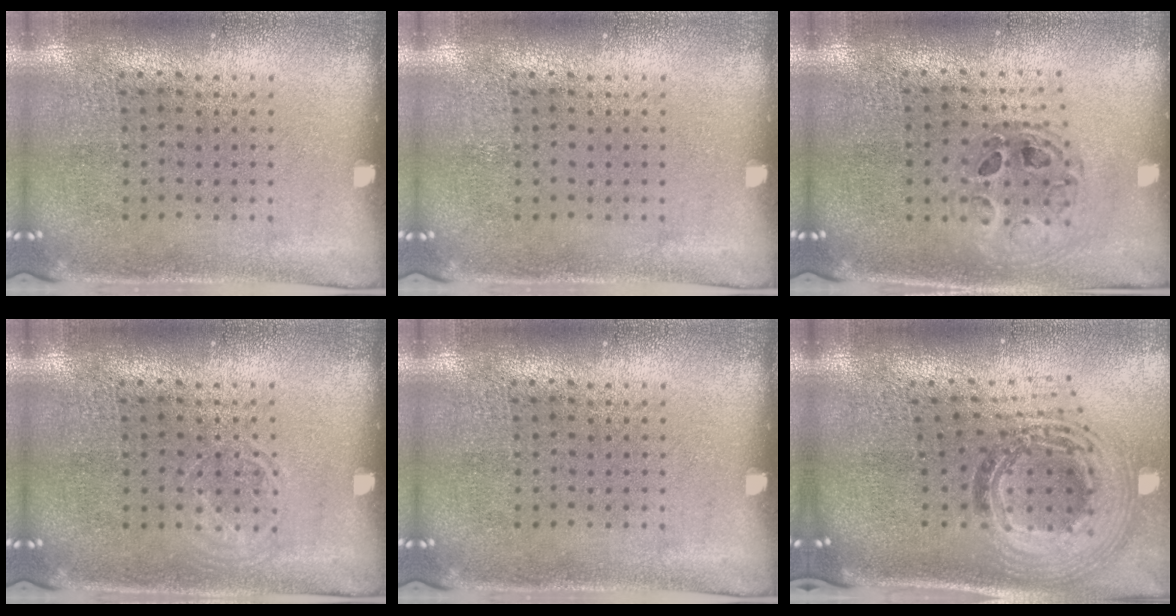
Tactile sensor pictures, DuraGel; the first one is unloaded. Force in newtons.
{"total": 0.0}
{"total": 0.7, "press": 0.7, "slide": 0.1}
{"total": 1.1, "press": 1.1, "slide": 0.2}
{"total": 0.0}
{"total": 2.1, "press": 1.6, "slide": 1.2}